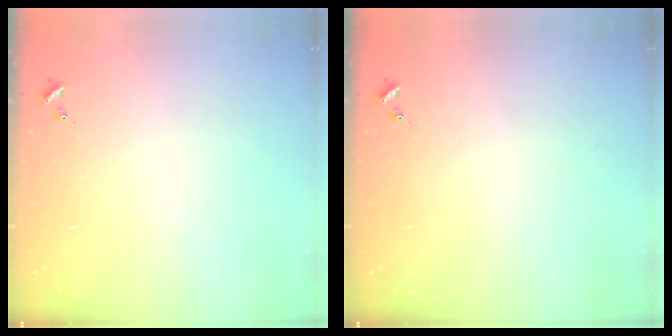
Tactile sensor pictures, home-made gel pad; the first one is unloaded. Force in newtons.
{"total": 0.0}